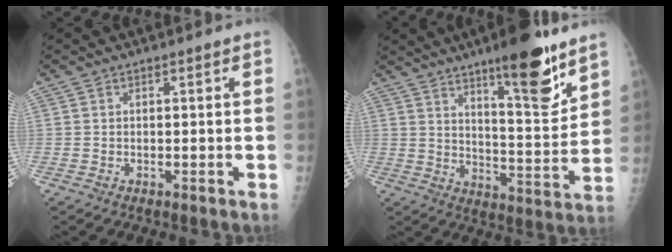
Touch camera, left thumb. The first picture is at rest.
{"total": 15.9, "force": [10.4, 3.7, 11.4], "torque": [-0.139, -0.075, 0.162]}